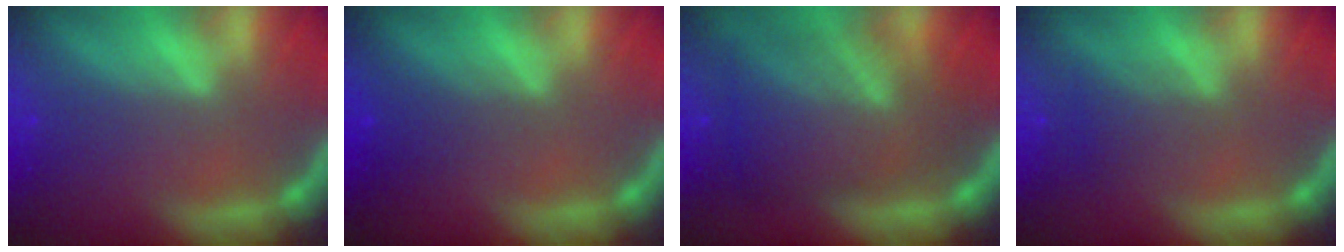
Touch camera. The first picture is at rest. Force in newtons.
{"total": 2.0}
{"total": 8.7}
{"total": 2.0}